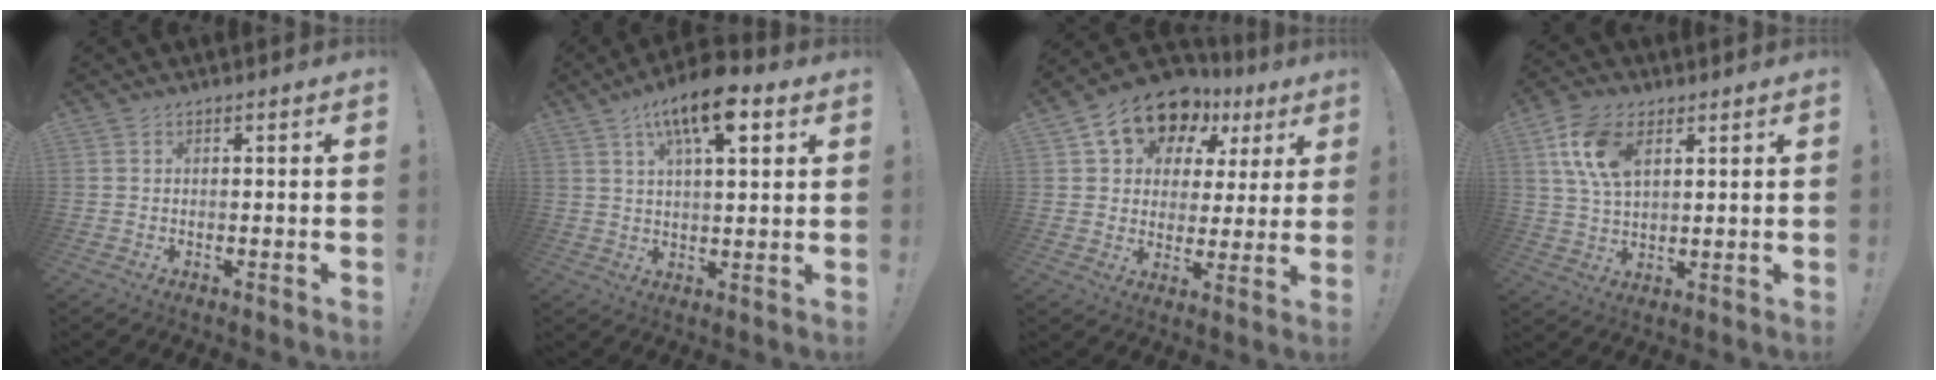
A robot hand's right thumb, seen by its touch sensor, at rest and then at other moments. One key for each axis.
{"total": 12.4, "fx": 6.3, "fy": 4.6, "fz": 9.7, "tx": -0.157, "ty": -0.019, "tz": 0.105}
{"total": 13.6, "fx": 8.3, "fy": 8.7, "fz": 6.2, "tx": -0.107, "ty": -0.051, "tz": 0.151}
{"total": 12.3, "fx": 5.2, "fy": 7.3, "fz": 8.4, "tx": -0.175, "ty": -0.004, "tz": 0.096}